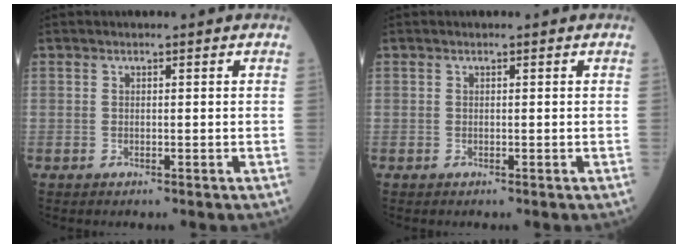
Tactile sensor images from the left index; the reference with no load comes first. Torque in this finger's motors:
{"motor_torque": [-0.02, 0.02, 0.00, 0.00]}